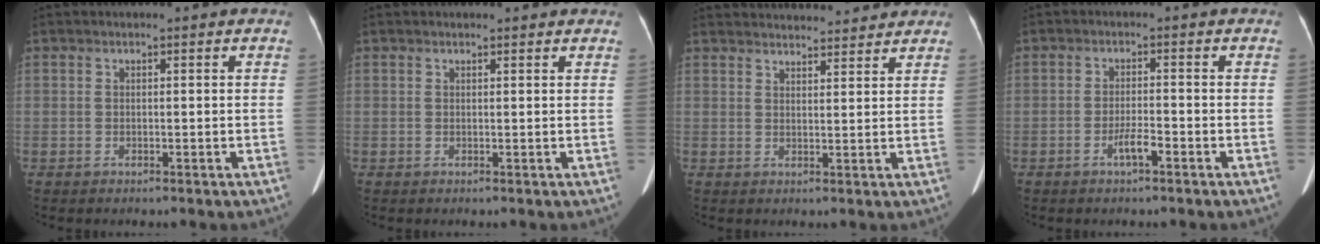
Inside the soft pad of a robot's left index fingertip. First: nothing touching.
{"total": 2.5, "force": [2.3, 0.4, 0.8], "torque": [-0.011, 0.001, 0.022]}
{"total": 12.9, "force": [12.4, 1.9, 3.0], "torque": [-0.033, 0.021, 0.163]}
{"total": 2.5, "force": [-1.8, -0.1, 1.7], "torque": [-0.032, -0.009, -0.031]}